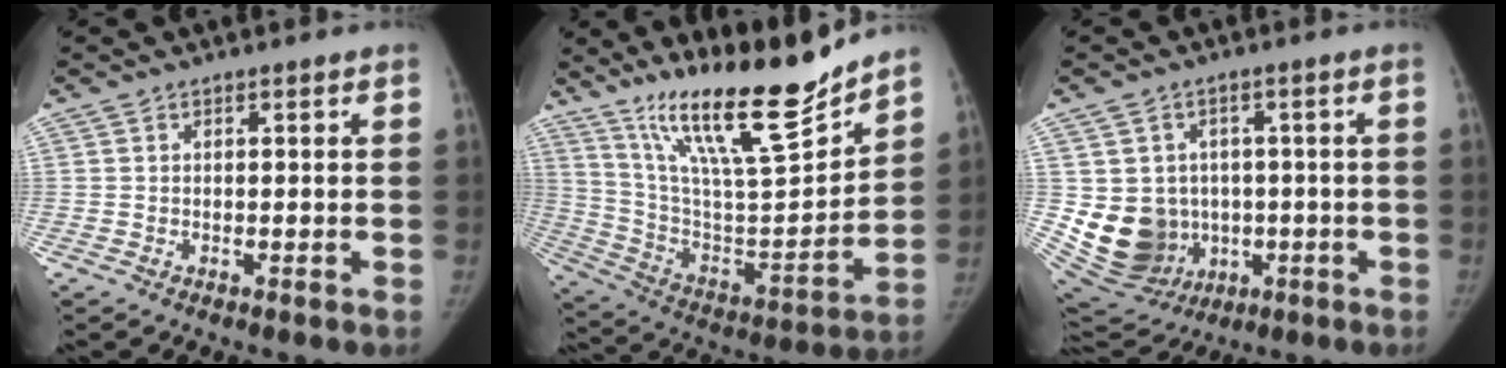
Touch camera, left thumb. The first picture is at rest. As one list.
[{"total": 23.3, "force": [18.0, 3.7, 14.4], "torque": [-0.208, -0.102, 0.316]}, {"total": 14.1, "force": [-1.2, 12.6, 6.3], "torque": [-0.097, 0.007, 0.014]}]